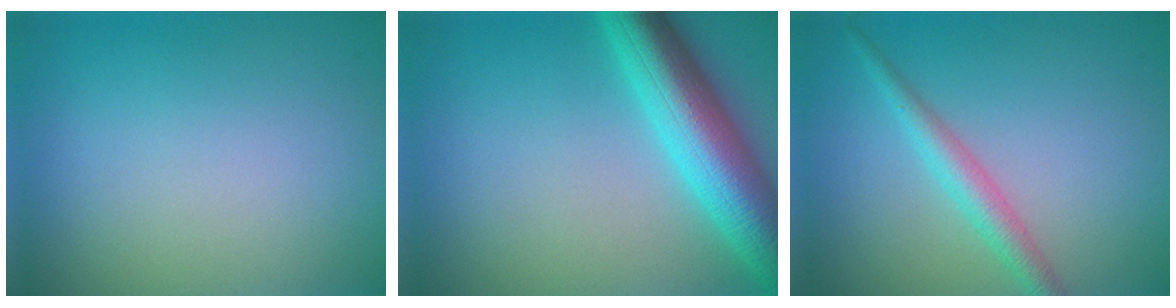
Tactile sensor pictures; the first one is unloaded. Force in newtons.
{"total": 8.5, "press": 8.5, "slide": 0.2}
{"total": 2.6, "press": 2.5, "slide": 0.1}